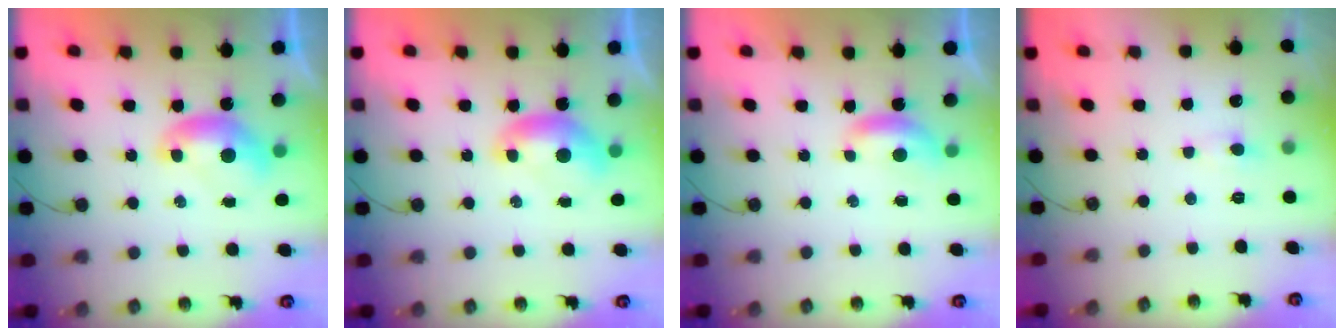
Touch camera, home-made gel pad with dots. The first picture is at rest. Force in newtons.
{"total": 0.0}
{"total": 1.6, "press": 1.6, "slide": 0.3}
{"total": 0.8, "press": 0.6, "slide": 0.5}